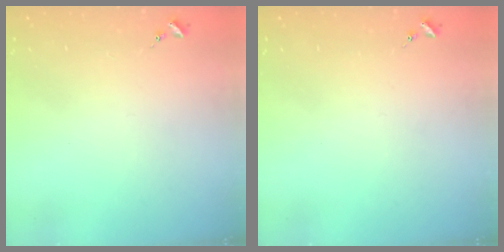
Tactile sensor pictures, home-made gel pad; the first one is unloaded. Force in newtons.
{"total": 0.0}